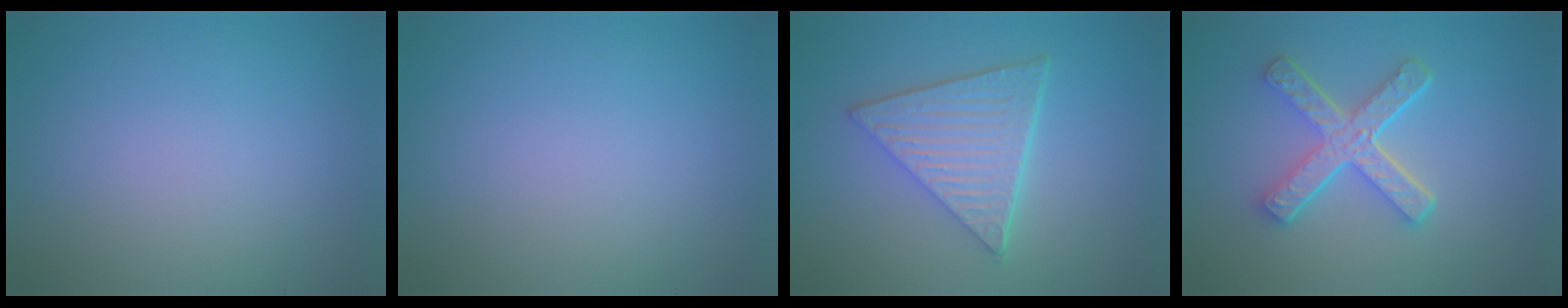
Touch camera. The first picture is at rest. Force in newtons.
{"total": 0.0}
{"total": 6.1, "press": 4.5, "slide": 4.1}
{"total": 5.2, "press": 3.9, "slide": 3.5}